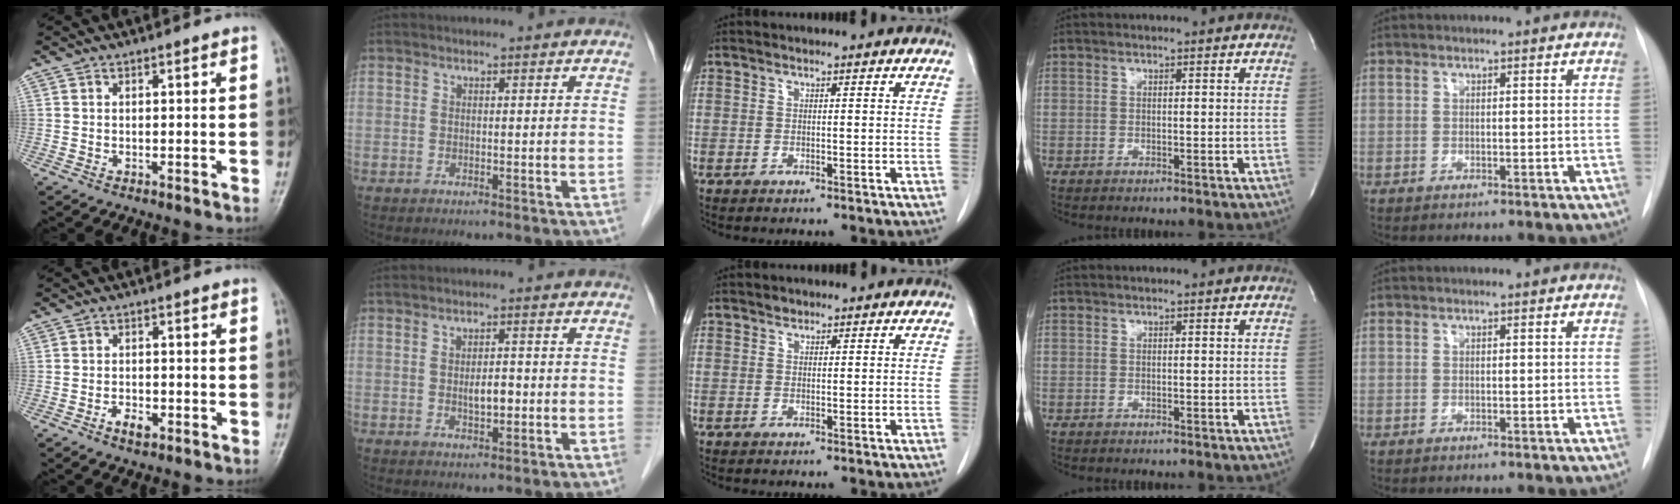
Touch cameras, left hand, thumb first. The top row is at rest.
{"thumb": {"total": 2.9, "force": [-1.6, 1.6, 1.8], "torque": [-0.028, 0.007, -0.026]}, "index": {"total": 2.9, "force": [-0.3, 1.0, 2.7], "torque": [-0.048, 0.001, -0.003]}, "middle": {"total": 0.7, "force": [0.6, 0.4, 0.1], "torque": [-0.001, -0.002, 0.008]}}